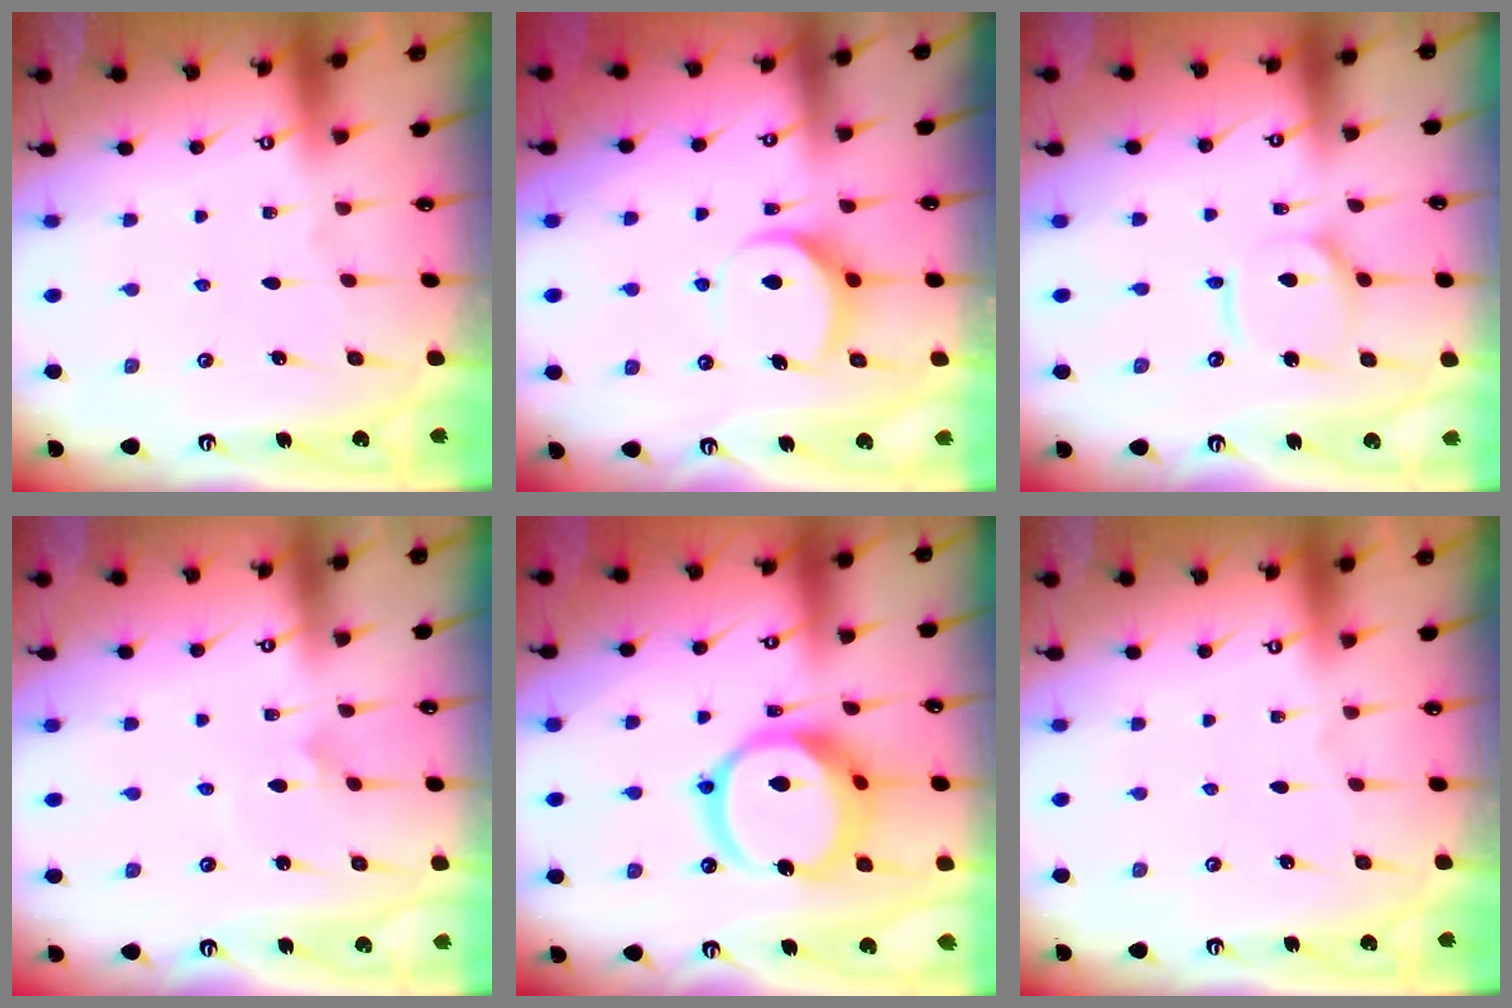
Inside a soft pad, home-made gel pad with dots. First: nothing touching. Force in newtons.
{"total": 7.1, "press": 7.1, "slide": 0.5}
{"total": 9.4, "press": 9.4, "slide": 1.0}
{"total": 2.4, "press": 2.4, "slide": 0.2}
{"total": 17.0, "press": 16.9, "slide": 2.1}
{"total": 0.0}